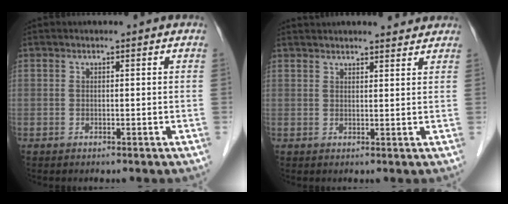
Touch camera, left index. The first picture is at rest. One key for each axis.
{"total": 7.4, "fx": 7.0, "fy": 1.2, "fz": 2.2, "tx": -0.027, "ty": 0.022, "tz": 0.085}